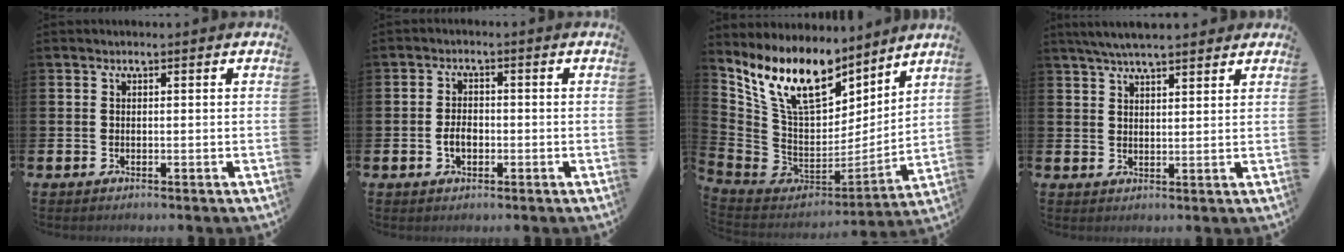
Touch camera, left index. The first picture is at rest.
{"total": 2.6, "force": [-0.7, 1.7, 1.9], "torque": [-0.024, 0.000, -0.017]}
{"total": 13.3, "force": [10.1, 6.0, 6.3], "torque": [-0.176, -0.046, 0.188]}
{"total": 5.0, "force": [4.7, 0.8, 1.8], "torque": [-0.044, -0.008, 0.085]}